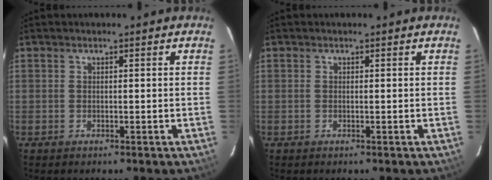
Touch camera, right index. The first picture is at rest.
{"total": 0.0}